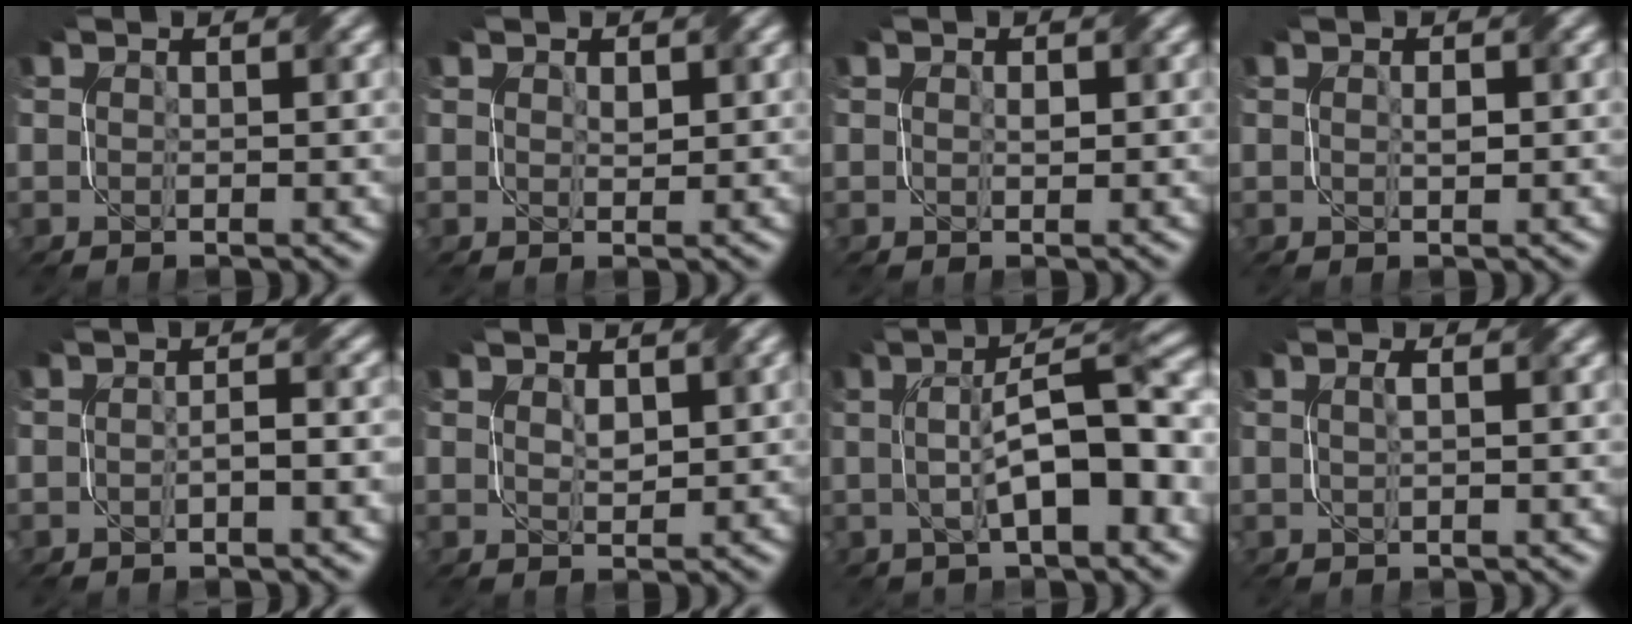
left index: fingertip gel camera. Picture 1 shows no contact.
{"total": 0.9, "force": [0.4, 0.6, 0.5], "torque": [-0.006, -0.004, 0.012]}
{"total": 0.6, "force": [0.0, 0.4, 0.5], "torque": [-0.005, -0.001, 0.001]}
{"total": 0.7, "force": [-0.1, 0.3, 0.7], "torque": [-0.012, -0.001, 0.002]}
{"total": 1.9, "force": [-0.9, 0.4, 1.7], "torque": [-0.024, 0.004, -0.017]}
{"total": 1.4, "force": [0.5, 0.6, 1.2], "torque": [-0.018, -0.002, 0.017]}
{"total": 8.7, "force": [-0.1, 2.5, 8.3], "torque": [-0.120, 0.011, -0.002]}
{"total": 1.2, "force": [0.3, 0.3, 1.1], "torque": [-0.018, 0.000, 0.000]}